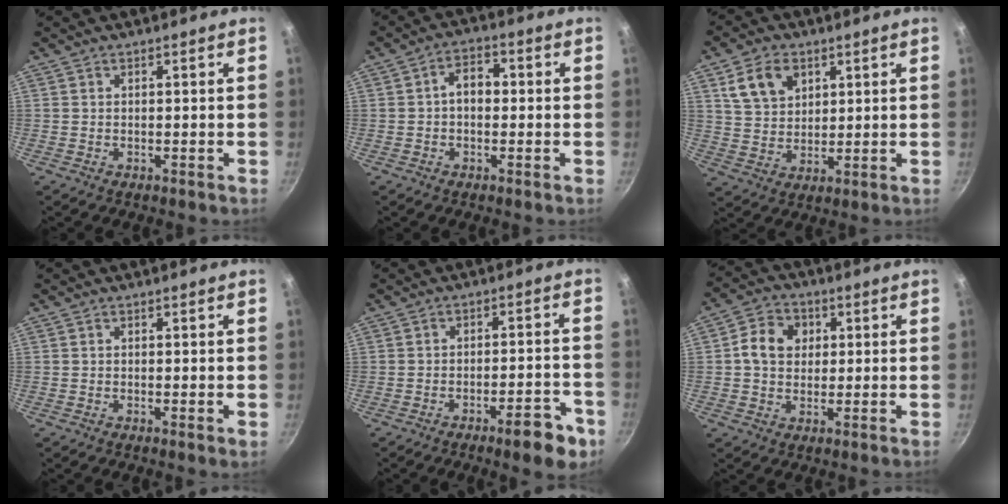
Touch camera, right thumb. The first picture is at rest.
{"total": 5.0, "force": [0.0, 3.3, 3.7], "torque": [-0.047, 0.020, -0.010]}
{"total": 9.3, "force": [4.3, 6.5, 5.0], "torque": [-0.069, -0.013, 0.085]}
{"total": 1.2, "force": [-0.1, 0.2, 1.2], "torque": [-0.025, -0.006, -0.004]}
{"total": 8.4, "force": [-5.0, 2.3, 6.4], "torque": [-0.080, 0.031, -0.068]}
{"total": 8.4, "force": [1.2, 6.9, 4.7], "torque": [-0.060, 0.009, 0.015]}